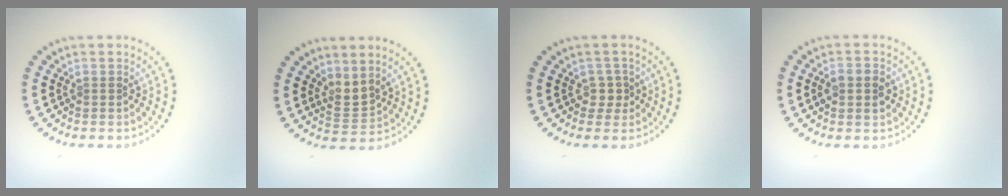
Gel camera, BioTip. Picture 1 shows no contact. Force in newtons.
{"total": 1.9, "press": 1.4, "slide": 1.4}
{"total": 1.4, "press": 1.0, "slide": 1.0}
{"total": 2.9, "press": 2.9, "slide": 0.1}